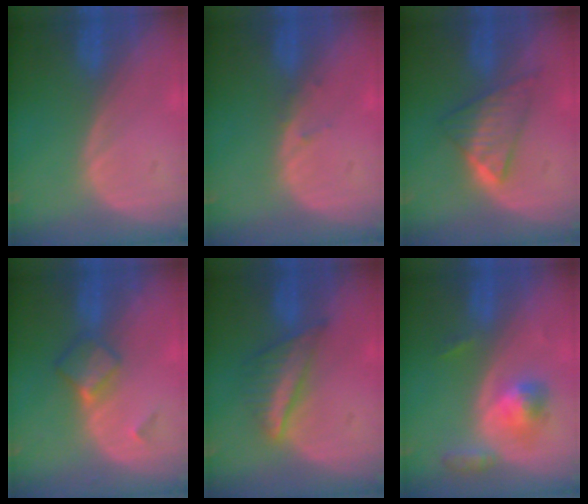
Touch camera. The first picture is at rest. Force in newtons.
{"total": 0.9, "press": 0.6, "slide": 0.6}
{"total": 5.9, "press": 5.9, "slide": 0.7}
{"total": 4.9, "press": 4.3, "slide": 2.3}
{"total": 5.9, "press": 5.7, "slide": 1.6}
{"total": 5.1, "press": 4.8, "slide": 1.7}